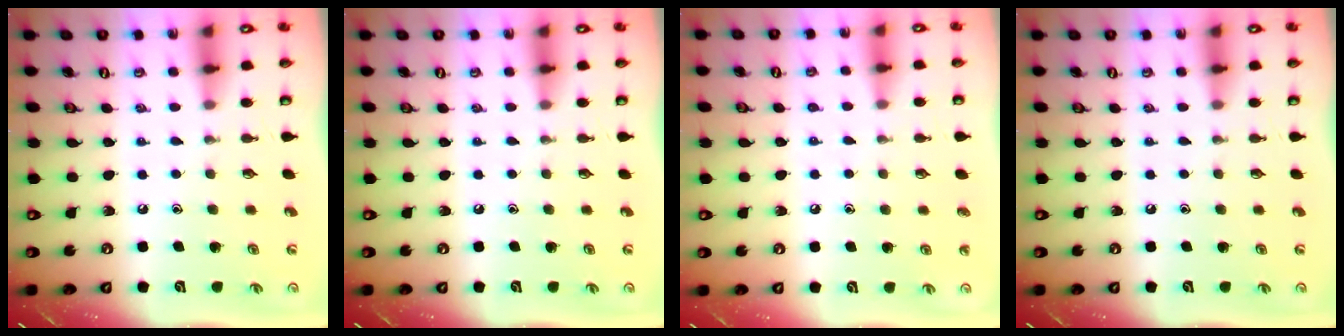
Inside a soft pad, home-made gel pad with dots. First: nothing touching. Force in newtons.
{"total": 0.0}
{"total": 3.8, "press": 3.8, "slide": 0.4}
{"total": 0.0}